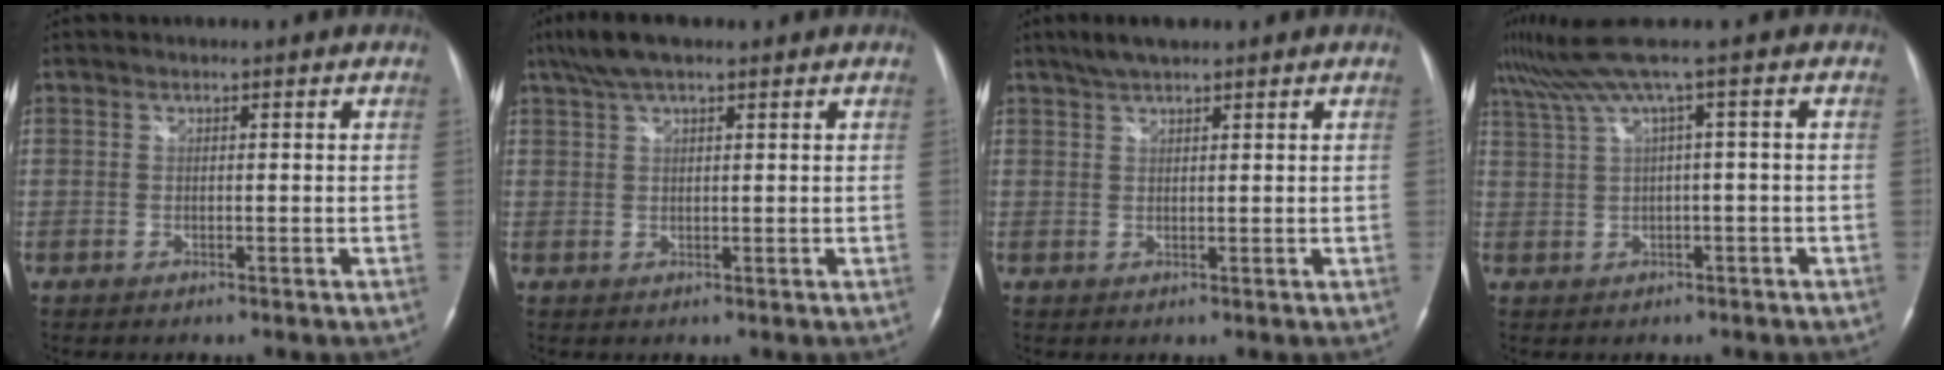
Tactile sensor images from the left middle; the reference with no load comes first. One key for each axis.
{"total": 5.7, "fx": 4.1, "fy": 1.2, "fz": 3.8, "tx": -0.082, "ty": 0.023, "tz": 0.078}
{"total": 3.7, "fx": 3.0, "fy": 0.6, "fz": 2.1, "tx": -0.048, "ty": 0.010, "tz": 0.059}
{"total": 6.6, "fx": 3.4, "fy": -1.5, "fz": 5.4, "tx": -0.107, "ty": 0.041, "tz": 0.071}